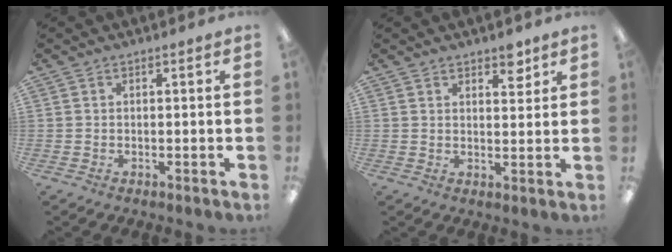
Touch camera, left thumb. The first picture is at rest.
{"total": 4.5, "force": [3.5, 2.0, 2.0], "torque": [-0.013, -0.018, 0.058]}